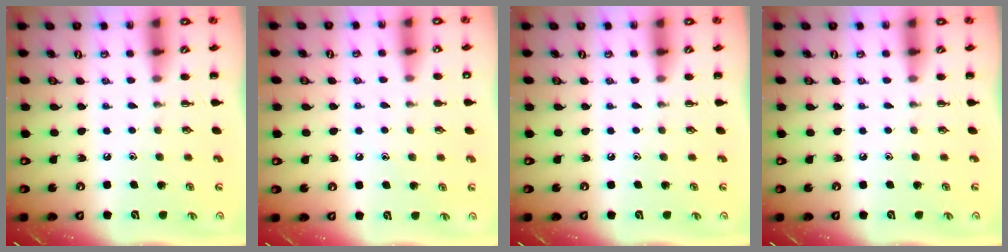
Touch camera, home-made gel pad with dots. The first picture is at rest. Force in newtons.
{"total": 5.2, "press": 5.0, "slide": 1.4}
{"total": 0.0}
{"total": 0.0}